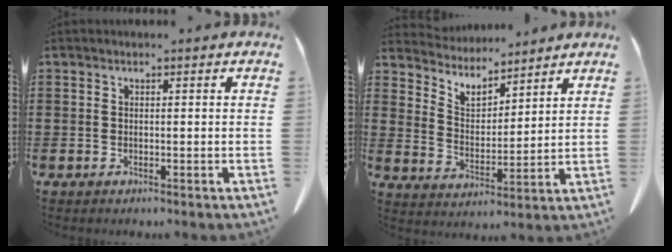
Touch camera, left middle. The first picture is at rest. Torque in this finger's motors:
{"motor_torque": [0.26, 0.13, 0.01, -0.01]}